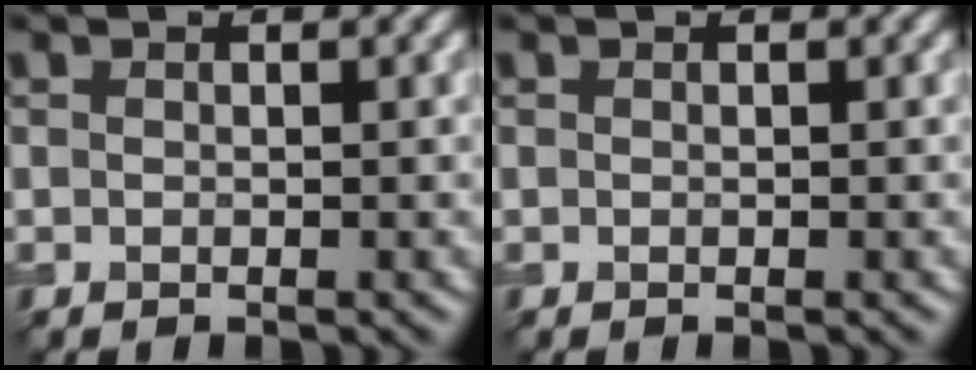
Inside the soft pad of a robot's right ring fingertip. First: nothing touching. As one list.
[{"total": 0.0}]